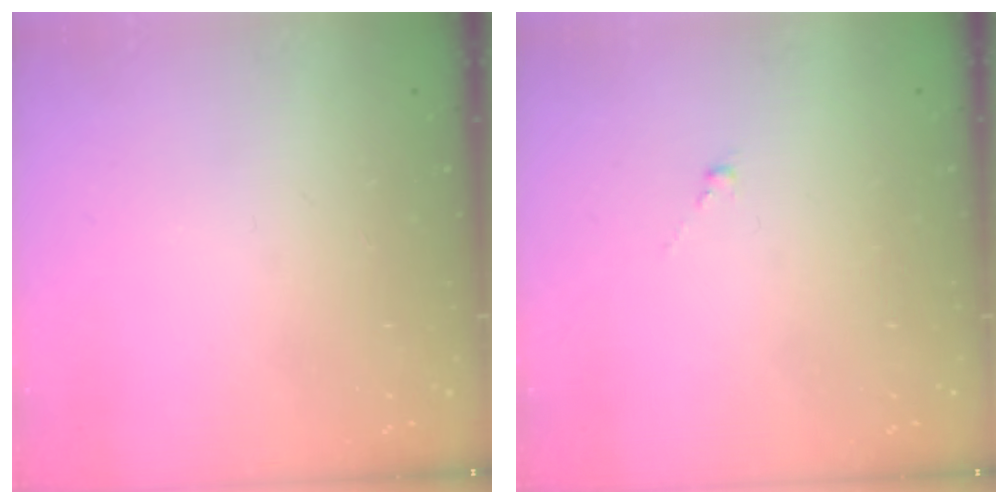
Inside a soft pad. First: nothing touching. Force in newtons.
{"total": 0.6, "press": 0.4, "slide": 0.4}